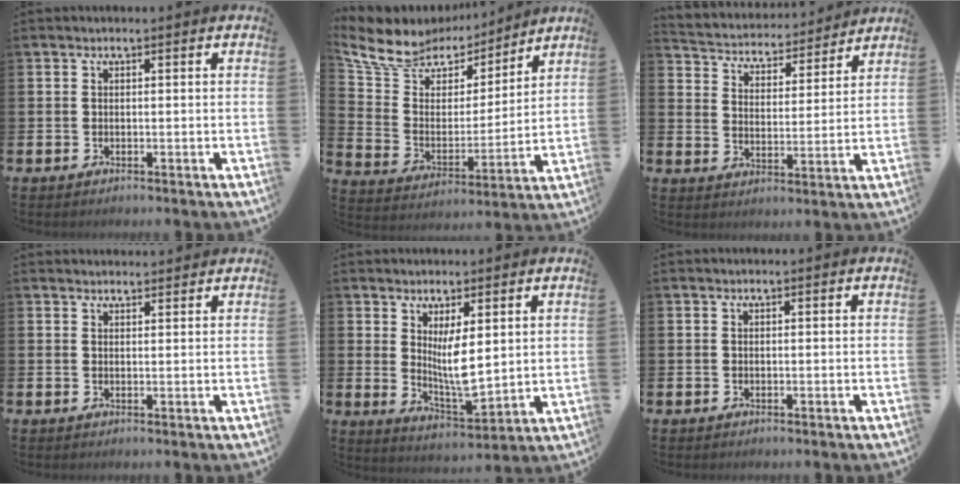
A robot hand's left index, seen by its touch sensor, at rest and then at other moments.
{"total": 8.6, "force": [7.5, 4.1, 1.4], "torque": [-0.076, -0.053, 0.133]}
{"total": 4.5, "force": [4.2, 1.5, 0.0], "torque": [-0.034, -0.040, 0.069]}
{"total": 1.7, "force": [1.7, 0.3, -0.1], "torque": [0.016, -0.010, 0.027]}
{"total": 6.0, "force": [2.7, 1.9, 5.0], "torque": [-0.073, -0.034, 0.044]}
{"total": 0.0}